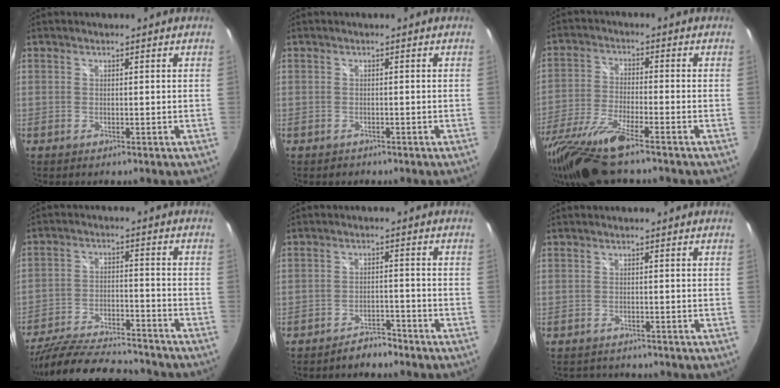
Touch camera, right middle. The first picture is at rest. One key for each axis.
{"total": 1.0, "fx": -0.7, "fy": 0.6, "fz": 0.0, "tx": -0.003, "ty": -0.001, "tz": -0.012}
{"total": 14.6, "fx": -11.5, "fy": 1.2, "fz": 9.0, "tx": -0.203, "ty": -0.043, "tz": -0.219}
{"total": 21.8, "fx": -18.9, "fy": 5.2, "fz": 9.6, "tx": -0.188, "ty": -0.034, "tz": -0.287}
{"total": 3.8, "fx": -3.6, "fy": 1.1, "fz": 0.8, "tx": -0.025, "ty": 0.006, "tz": -0.052}
{"total": 3.1, "fx": -2.8, "fy": 1.2, "fz": 0.4, "tx": -0.010, "ty": -0.005, "tz": -0.043}